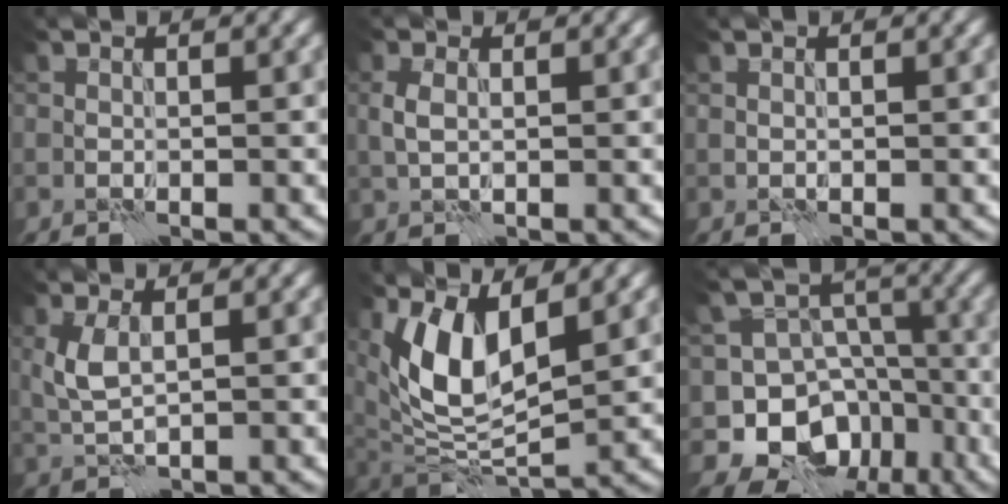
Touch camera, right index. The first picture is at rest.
{"total": 1.5, "force": [0.3, 0.7, 1.3], "torque": [-0.031, 0.003, 0.005]}
{"total": 0.0}
{"total": 2.8, "force": [0.7, 1.2, 2.5], "torque": [-0.061, 0.003, 0.015]}
{"total": 7.8, "force": [2.7, 3.8, 6.3], "torque": [-0.131, -0.013, 0.049]}
{"total": 11.1, "force": [-5.1, 9.0, 4.0], "torque": [-0.052, -0.004, -0.102]}